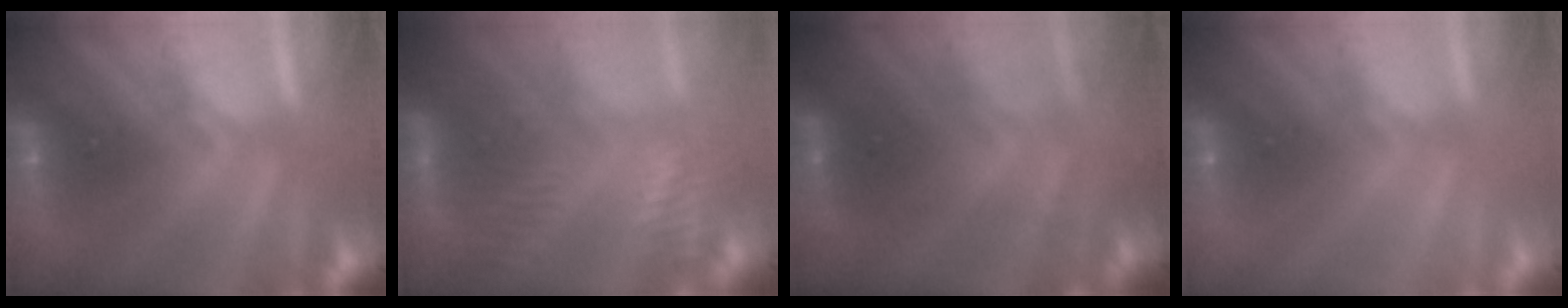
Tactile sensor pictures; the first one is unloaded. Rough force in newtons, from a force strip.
{"total": 4.6}
{"total": 4.8}
{"total": 2.9}